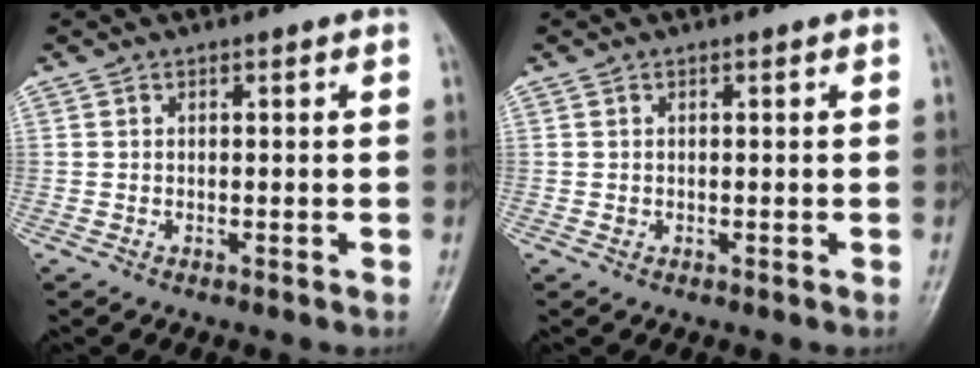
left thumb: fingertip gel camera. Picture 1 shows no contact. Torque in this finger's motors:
{"motor_torque": [-0.16, 0.06, 0.02, 0.00, 0.00]}